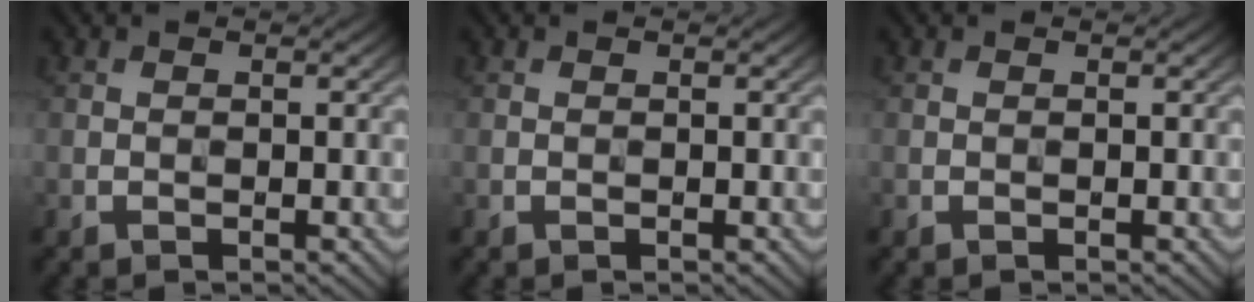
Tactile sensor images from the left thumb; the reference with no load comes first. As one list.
[{"total": 0.0}, {"total": 0.0}]